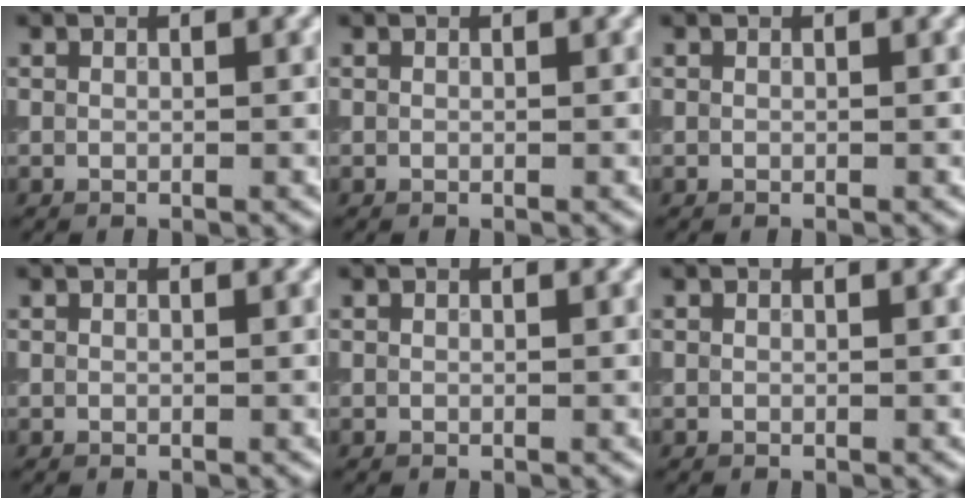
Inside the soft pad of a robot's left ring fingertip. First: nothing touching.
{"total": 0.0}
{"total": 0.0}
{"total": 0.0}
{"total": 0.0}
{"total": 0.0}